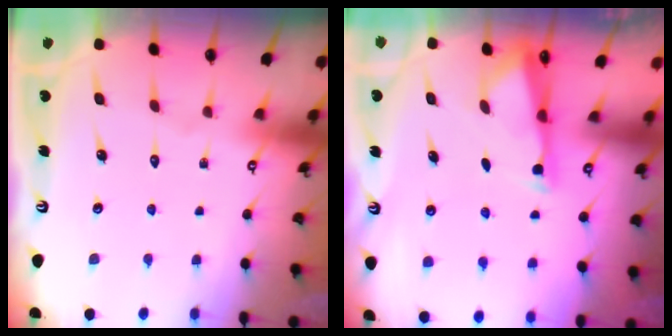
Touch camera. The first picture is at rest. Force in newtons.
{"total": 3.0, "press": 2.9, "slide": 0.5}